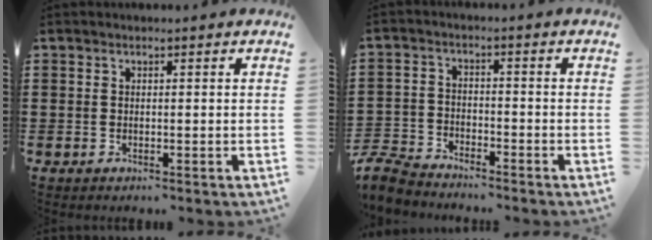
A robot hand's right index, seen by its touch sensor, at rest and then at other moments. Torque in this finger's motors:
{"motor_torque": [-1.70, 0.43, -1.05, -0.21]}